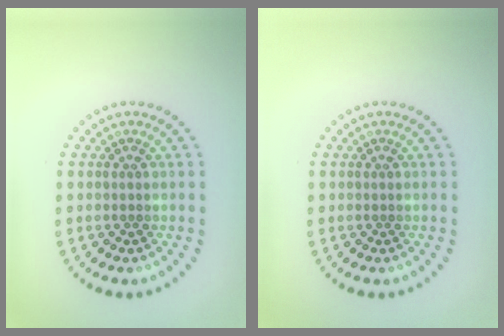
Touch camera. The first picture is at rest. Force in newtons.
{"total": 0.0}